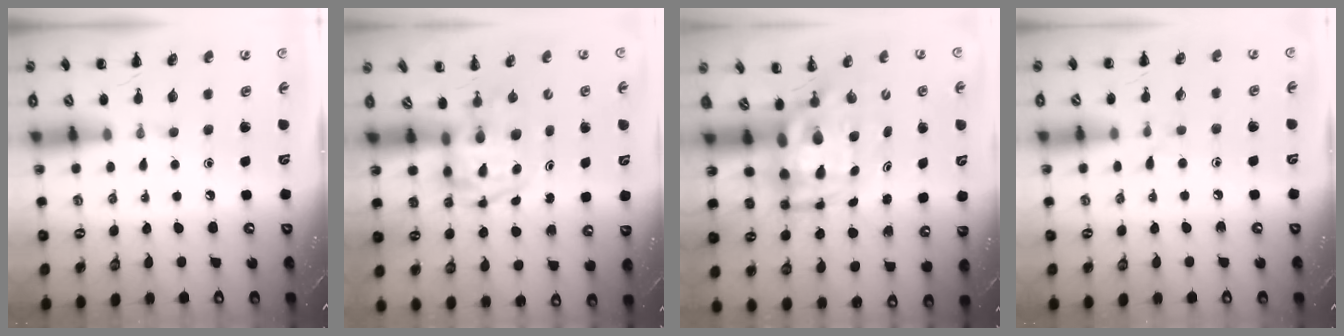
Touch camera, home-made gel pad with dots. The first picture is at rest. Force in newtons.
{"total": 3.7, "press": 3.7, "slide": 0.6}
{"total": 7.2, "press": 7.0, "slide": 1.6}
{"total": 3.9, "press": 3.5, "slide": 1.7}